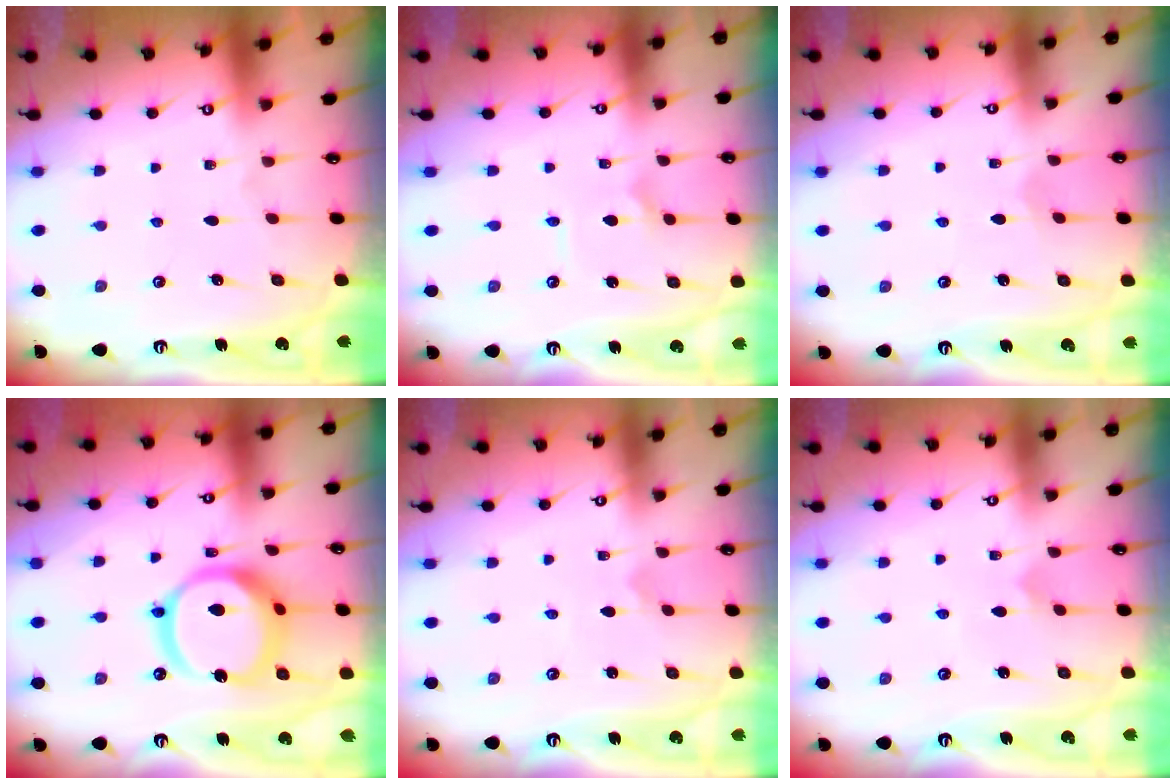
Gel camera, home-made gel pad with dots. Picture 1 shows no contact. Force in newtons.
{"total": 2.5, "press": 2.5, "slide": 0.2}
{"total": 1.7, "press": 1.7, "slide": 0.1}
{"total": 16.9, "press": 16.8, "slide": 2.0}
{"total": 0.7, "press": 0.7, "slide": 0.1}
{"total": 4.3, "press": 4.3, "slide": 0.3}